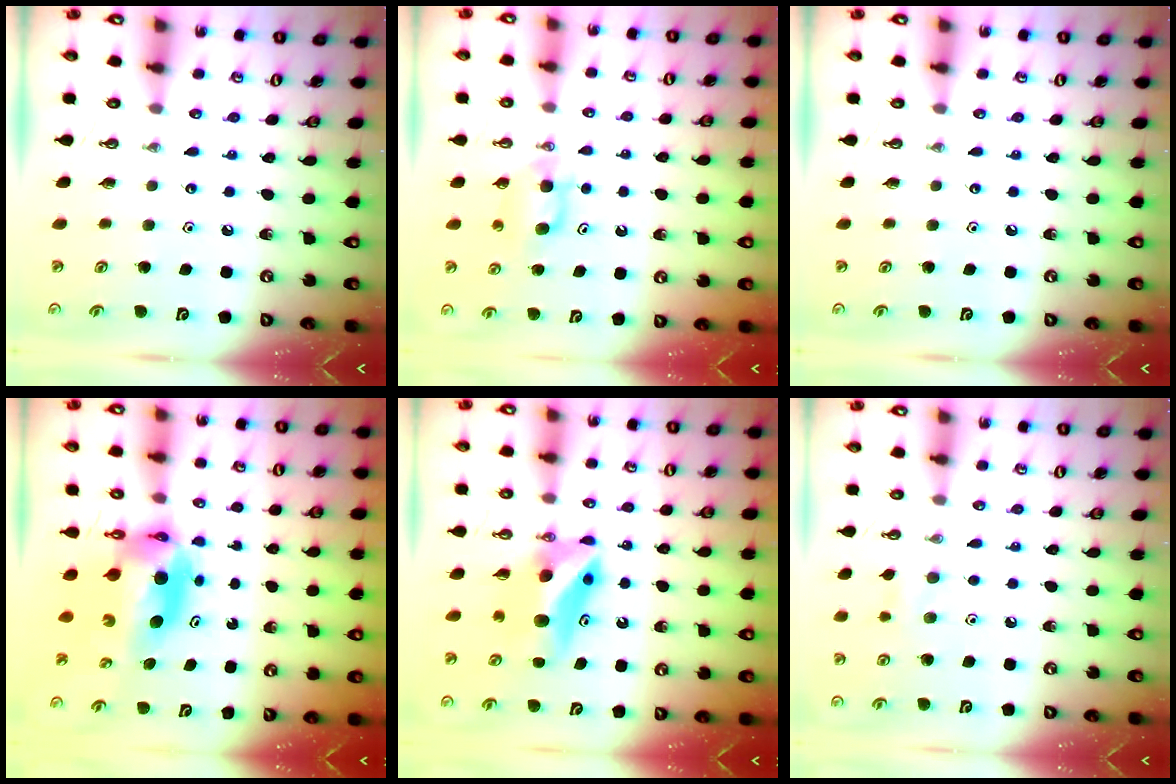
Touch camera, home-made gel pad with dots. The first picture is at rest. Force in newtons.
{"total": 5.2, "press": 5.1, "slide": 0.9}
{"total": 0.0}
{"total": 6.8, "press": 6.7, "slide": 1.1}
{"total": 9.4, "press": 7.4, "slide": 5.8}
{"total": 6.9, "press": 6.7, "slide": 1.3}